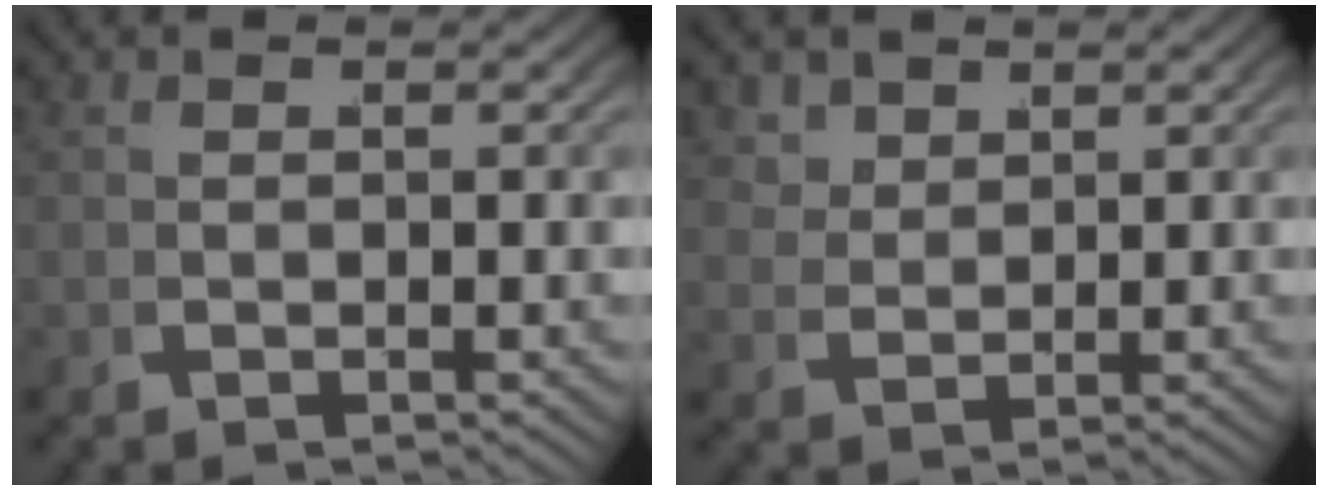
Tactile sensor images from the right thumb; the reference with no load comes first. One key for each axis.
{"total": 2.6, "fx": 1.8, "fy": 1.3, "fz": 1.3, "tx": -0.025, "ty": -0.005, "tz": 0.043}